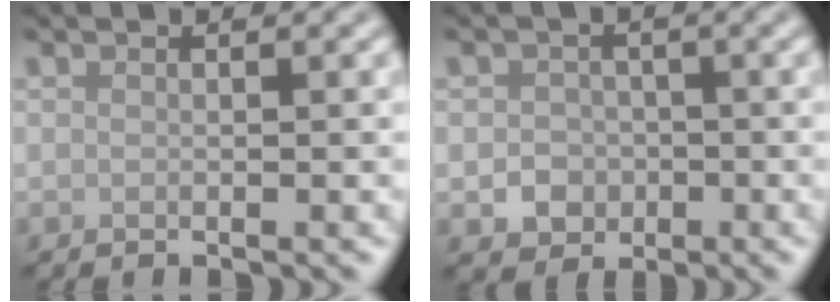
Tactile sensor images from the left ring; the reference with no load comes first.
{"total": 2.4, "force": [-0.6, 2.2, 0.8], "torque": [-0.005, -0.002, -0.013]}